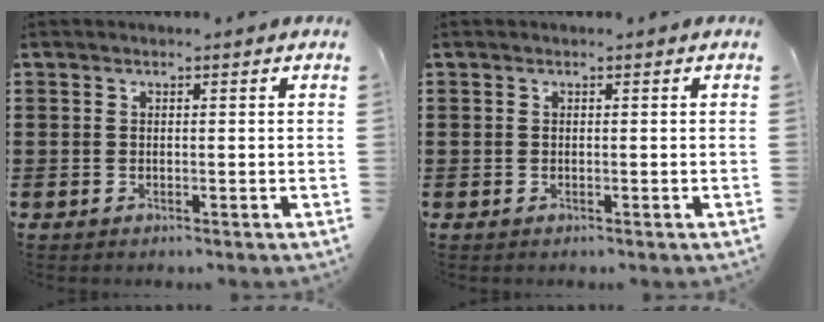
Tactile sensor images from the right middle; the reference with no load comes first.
{"total": 0.0}